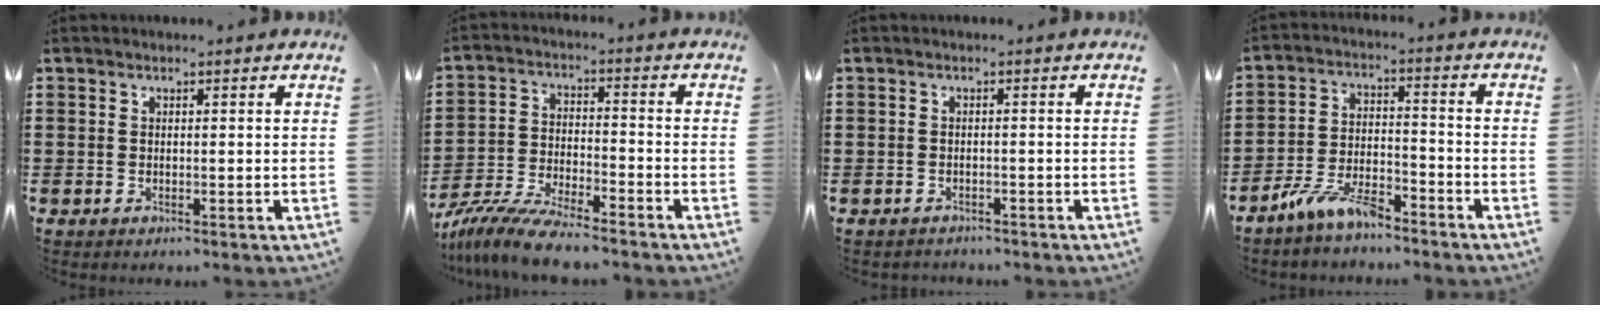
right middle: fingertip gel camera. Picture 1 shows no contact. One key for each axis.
{"total": 8.8, "fx": -8.1, "fy": 0.8, "fz": 3.3, "tx": -0.074, "ty": 0.006, "tz": -0.159}
{"total": 1.1, "fx": -1.0, "fy": 0.3, "fz": -0.2, "tx": -0.001, "ty": 0.004, "tz": -0.025}
{"total": 7.4, "fx": -6.1, "fy": 1.8, "fz": 3.6, "tx": -0.084, "ty": -0.004, "tz": -0.119}